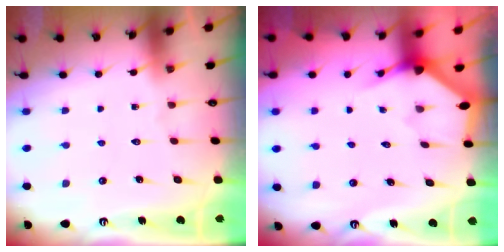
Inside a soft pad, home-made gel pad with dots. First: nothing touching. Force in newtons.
{"total": 2.8, "press": 2.8, "slide": 0.2}